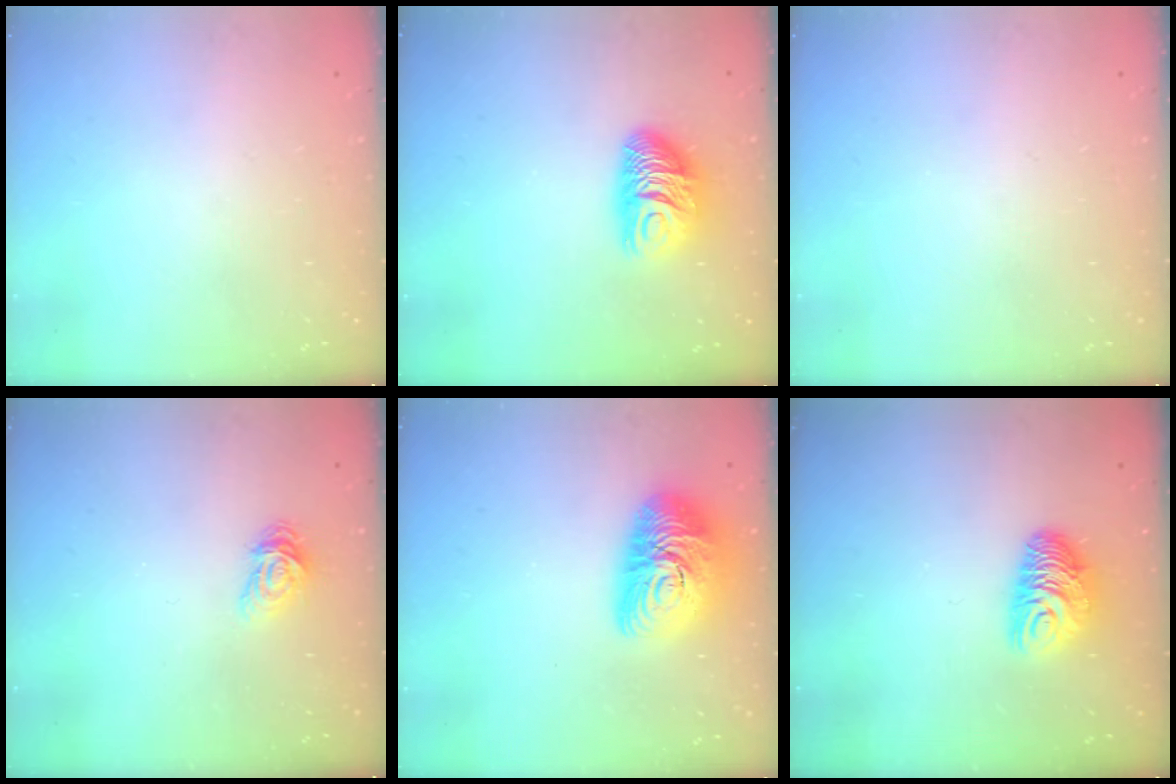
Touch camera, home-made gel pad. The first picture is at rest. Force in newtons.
{"total": 11.3, "press": 11.3, "slide": 1.2}
{"total": 0.0}
{"total": 4.6, "press": 4.6, "slide": 0.3}
{"total": 14.6, "press": 14.6, "slide": 1.0}
{"total": 9.7, "press": 9.7, "slide": 0.6}